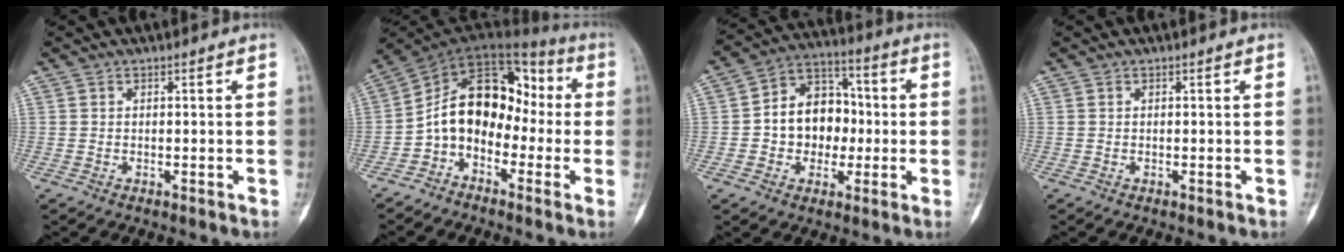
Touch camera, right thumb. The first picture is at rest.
{"total": 15.1, "force": [-2.1, 10.9, 10.3], "torque": [-0.130, 0.071, -0.050]}
{"total": 13.2, "force": [-0.8, 10.4, 8.0], "torque": [-0.071, 0.037, -0.019]}
{"total": 0.0}